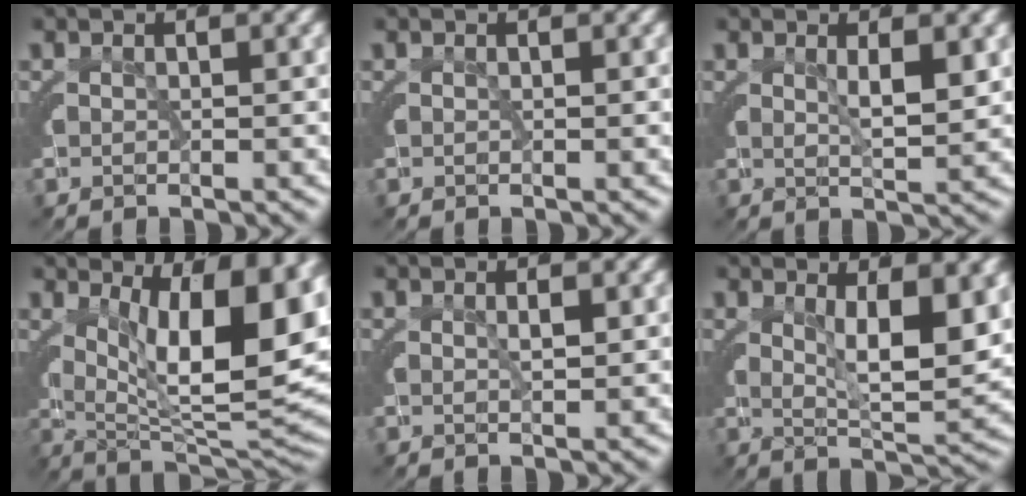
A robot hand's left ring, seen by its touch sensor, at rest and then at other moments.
{"total": 0.0}
{"total": 2.4, "force": [1.1, -0.5, 2.1], "torque": [-0.028, -0.010, 0.027]}
{"total": 13.3, "force": [2.4, 5.6, 11.8], "torque": [-0.154, -0.010, 0.050]}
{"total": 0.9, "force": [0.4, -0.1, 0.8], "torque": [-0.016, -0.007, 0.011]}
{"total": 5.3, "force": [1.8, 0.6, 5.0], "torque": [-0.074, -0.019, 0.039]}